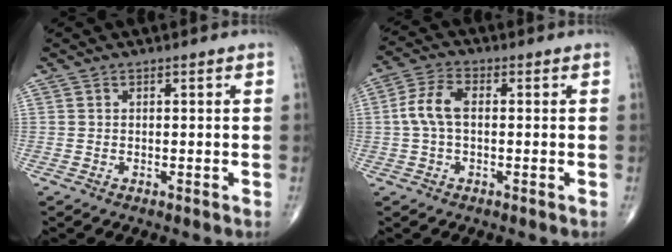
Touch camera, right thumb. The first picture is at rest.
{"total": 6.3, "force": [0.1, 3.5, 5.3], "torque": [-0.119, 0.021, -0.004]}